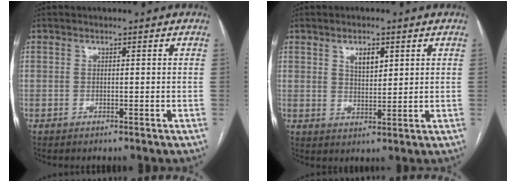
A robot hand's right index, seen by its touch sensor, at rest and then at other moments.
{"total": 4.1, "force": [1.8, 2.0, 3.1], "torque": [-0.052, 0.000, 0.035]}